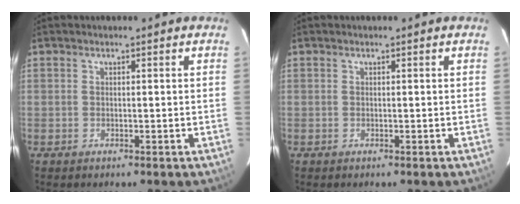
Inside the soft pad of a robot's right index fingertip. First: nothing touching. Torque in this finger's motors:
{"motor_torque": [0.00, 0.00, 0.01, 0.00]}